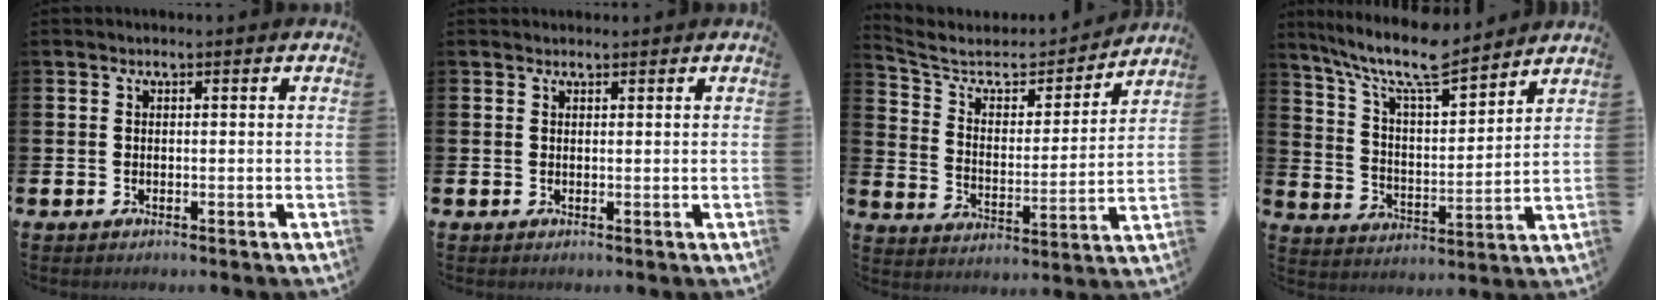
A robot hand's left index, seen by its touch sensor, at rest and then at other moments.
{"total": 0.8, "force": [0.7, 0.2, 0.0], "torque": [0.014, -0.004, 0.011]}
{"total": 6.4, "force": [5.5, 2.8, 1.8], "torque": [-0.070, -0.041, 0.089]}
{"total": 10.7, "force": [9.3, 1.8, 4.9], "torque": [-0.120, -0.055, 0.162]}